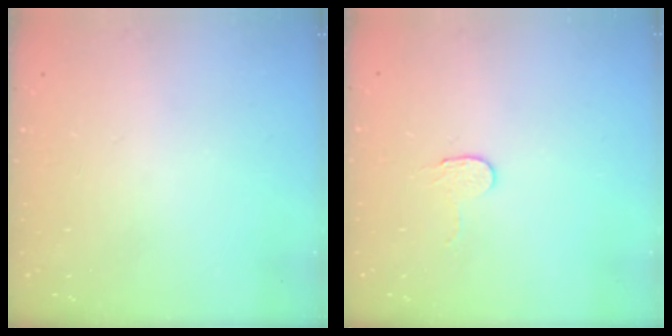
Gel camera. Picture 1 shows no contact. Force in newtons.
{"total": 2.7, "press": 2.7, "slide": 0.2}